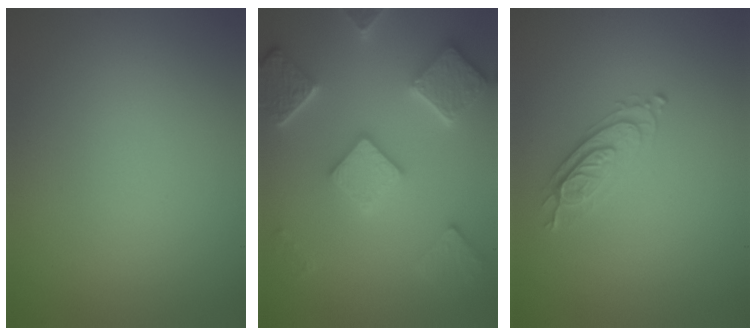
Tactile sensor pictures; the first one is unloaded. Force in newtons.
{"total": 5.7, "press": 5.6, "slide": 1.3}
{"total": 2.2, "press": 2.2, "slide": 0.4}